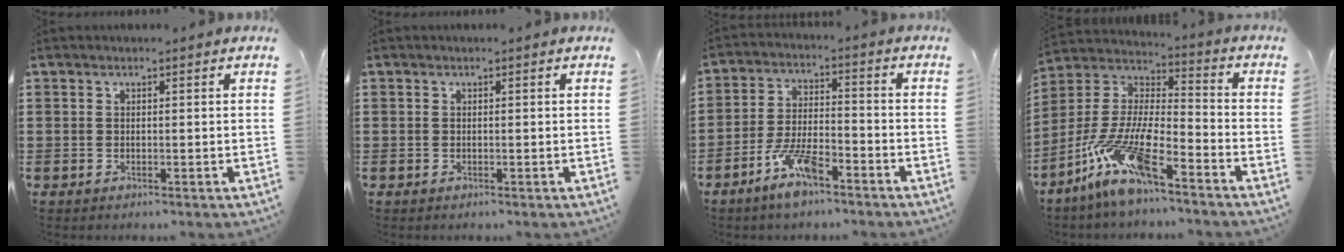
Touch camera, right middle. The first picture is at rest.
{"total": 0.0}
{"total": 7.7, "force": [-5.2, 2.2, 5.2], "torque": [-0.116, 0.000, -0.099]}
{"total": 12.1, "force": [-8.9, 2.1, 7.9], "torque": [-0.190, -0.005, -0.186]}